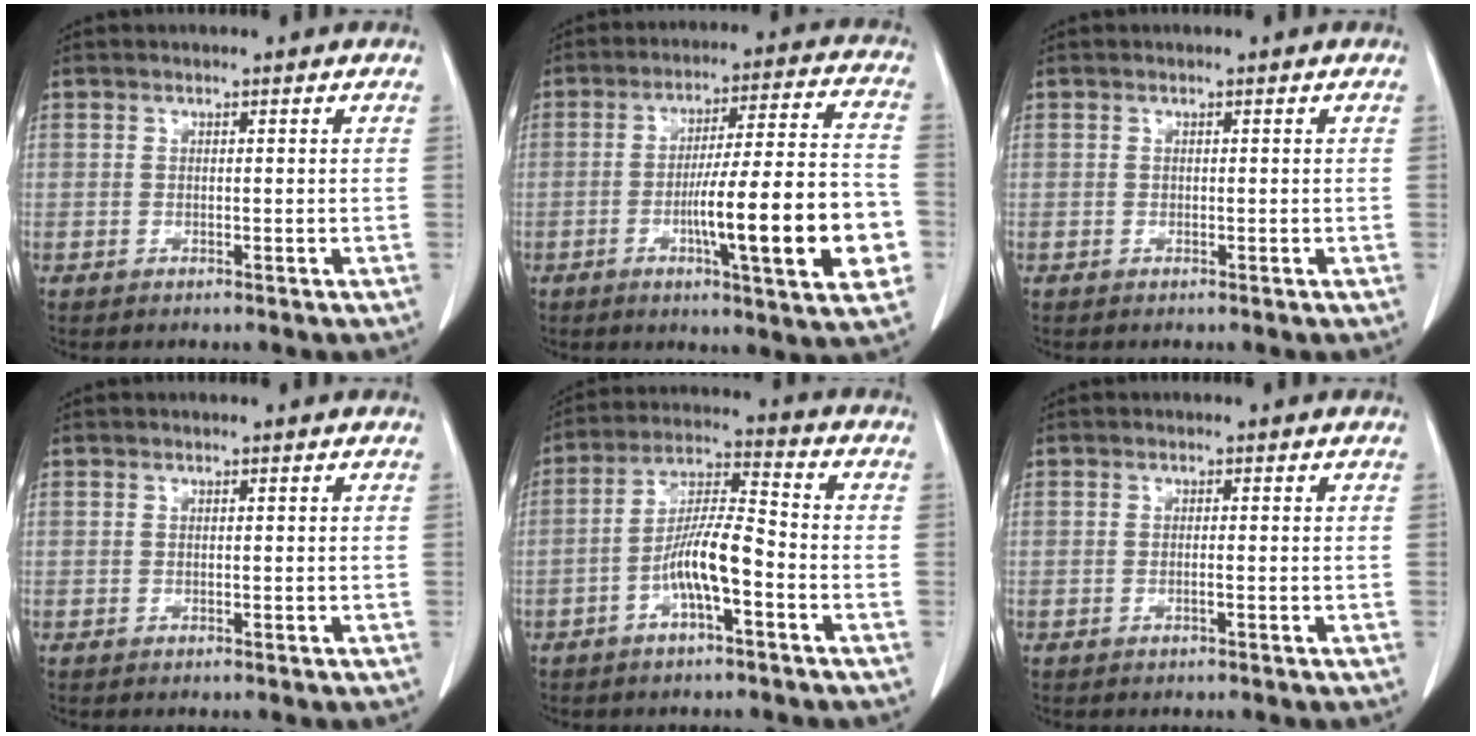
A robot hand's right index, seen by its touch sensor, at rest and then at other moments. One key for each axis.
{"total": 18.6, "fx": -4.8, "fy": 1.4, "fz": 17.9, "tx": -0.229, "ty": 0.010, "tz": -0.065}
{"total": 0.0}
{"total": 0.0}
{"total": 8.6, "fx": -3.3, "fy": 1.4, "fz": 7.8, "tx": -0.157, "ty": 0.015, "tz": -0.062}
{"total": 0.6, "fx": -0.3, "fy": -0.1, "fz": 0.6, "tx": -0.010, "ty": 0.001, "tz": -0.004}